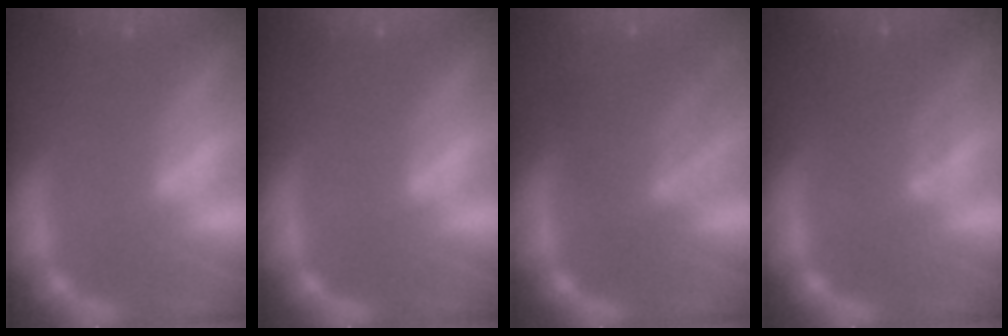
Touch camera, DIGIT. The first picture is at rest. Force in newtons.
{"total": 0.0}
{"total": 5.5}
{"total": 4.1}